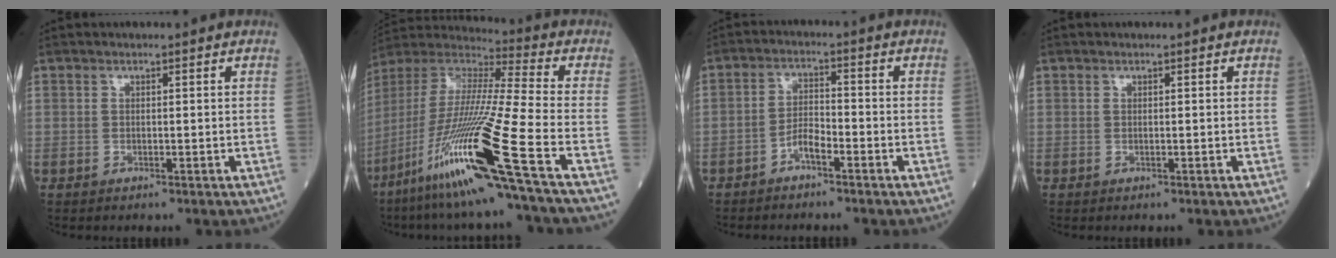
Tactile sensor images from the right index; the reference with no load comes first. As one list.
[{"total": 24.1, "force": [-12.2, -1.7, 20.7], "torque": [-0.433, -0.054, -0.238]}, {"total": 3.2, "force": [-2.2, 0.8, 2.2], "torque": [-0.042, 0.008, -0.042]}, {"total": 0.0}]